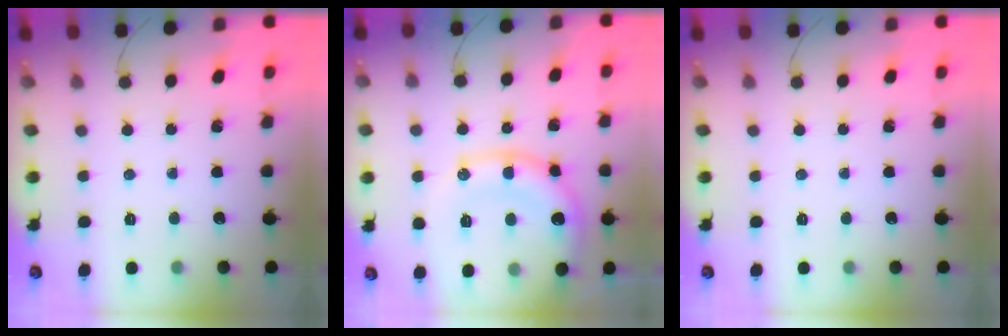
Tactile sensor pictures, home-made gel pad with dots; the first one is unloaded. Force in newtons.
{"total": 16.8, "press": 16.8, "slide": 0.8}
{"total": 0.0}